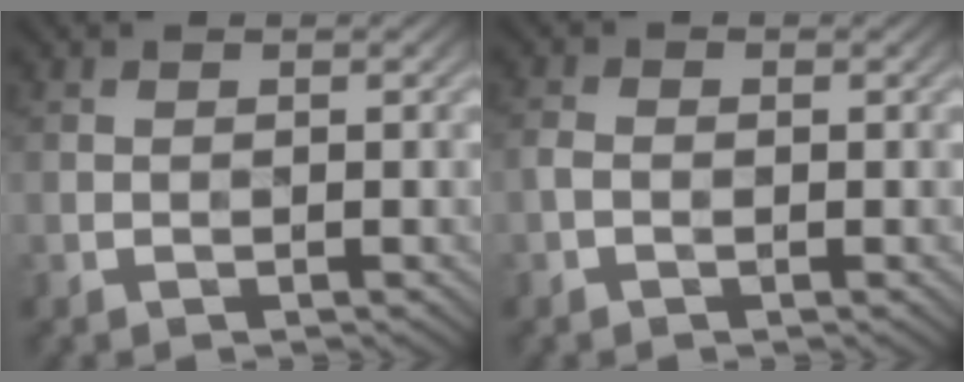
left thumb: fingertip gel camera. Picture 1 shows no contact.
{"total": 1.8, "force": [-0.9, 1.1, 1.1], "torque": [-0.029, 0.003, -0.020]}